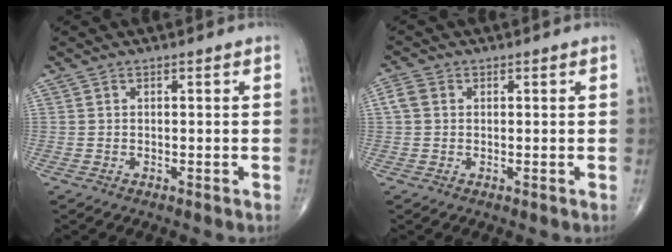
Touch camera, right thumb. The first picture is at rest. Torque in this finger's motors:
{"motor_torque": [0.08, 0.08, 0.16, -0.09, 0.01]}